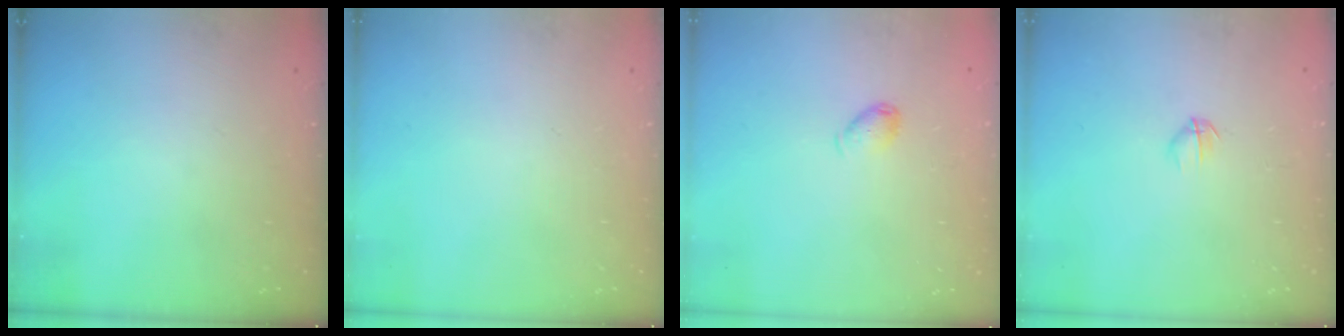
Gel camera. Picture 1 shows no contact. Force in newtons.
{"total": 0.0}
{"total": 5.2, "press": 5.1, "slide": 0.8}
{"total": 2.8, "press": 2.7, "slide": 0.9}